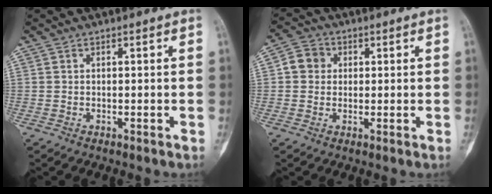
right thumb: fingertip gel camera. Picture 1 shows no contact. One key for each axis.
{"total": 4.8, "fx": 0.7, "fy": 4.4, "fz": 1.8, "tx": -0.013, "ty": 0.007, "tz": 0.004}